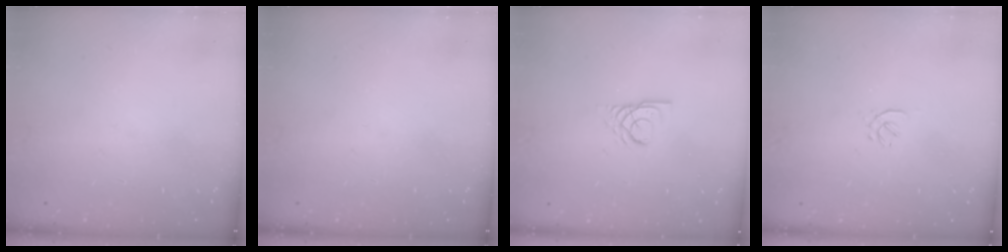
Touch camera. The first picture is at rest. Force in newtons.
{"total": 0.0}
{"total": 3.1, "press": 3.1, "slide": 0.1}
{"total": 0.7, "press": 0.5, "slide": 0.5}